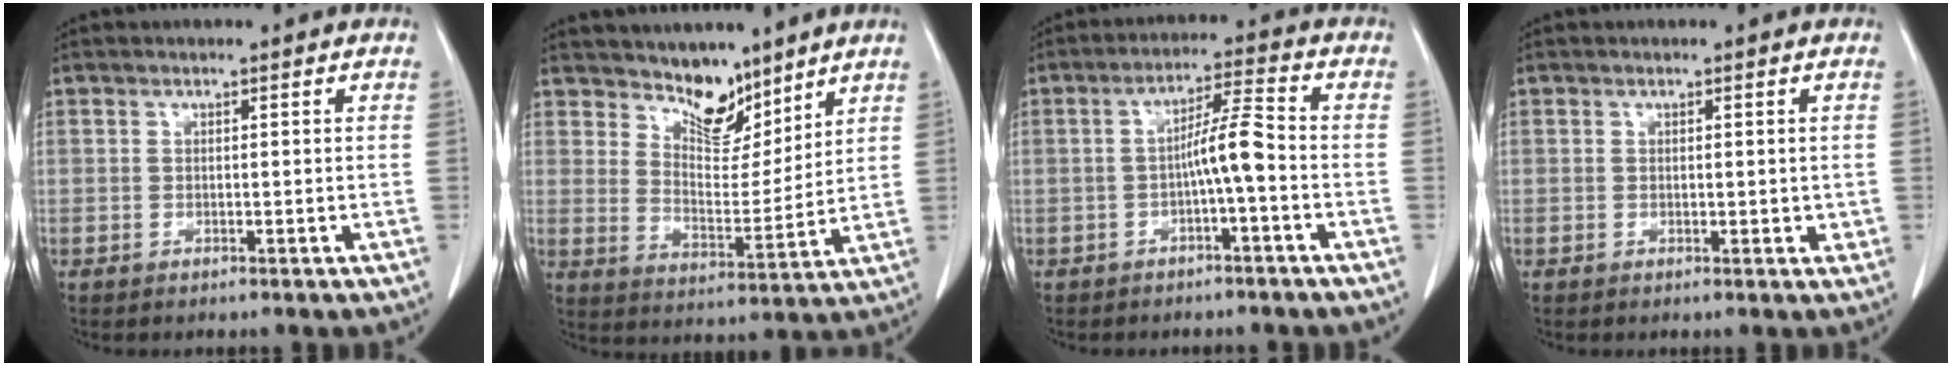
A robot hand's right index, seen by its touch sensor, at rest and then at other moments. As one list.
[{"total": 8.2, "force": [6.7, 3.3, 3.3], "torque": [-0.049, -0.009, 0.123]}, {"total": 5.6, "force": [-1.4, 0.0, 5.5], "torque": [-0.095, 0.016, -0.023]}, {"total": 1.6, "force": [0.2, 0.9, 1.3], "torque": [-0.014, -0.002, 0.004]}]